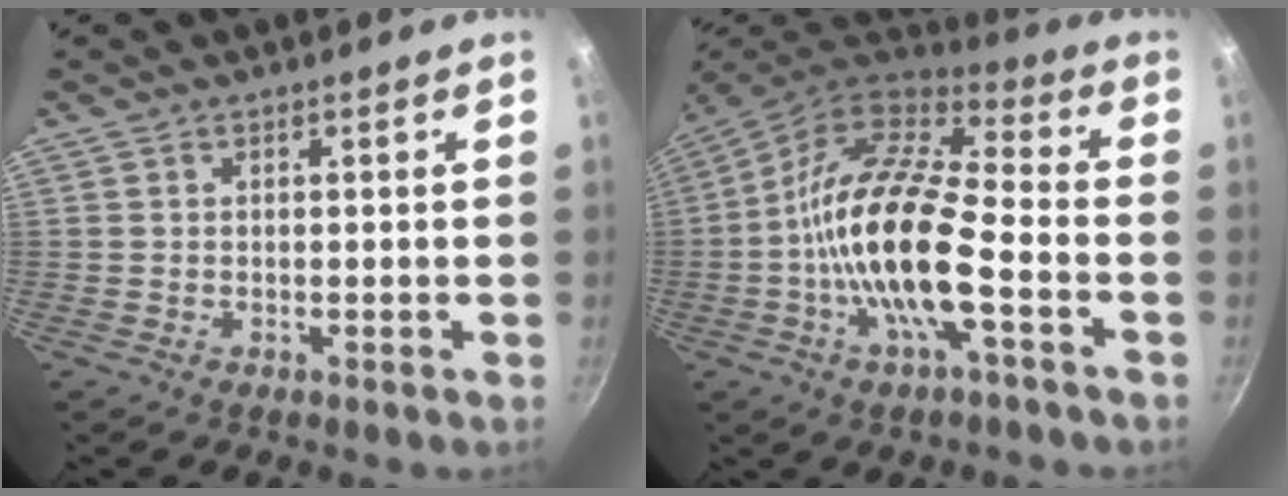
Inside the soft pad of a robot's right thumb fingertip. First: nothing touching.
{"total": 19.8, "force": [-4.7, 6.9, 18.0], "torque": [-0.340, 0.039, -0.108]}